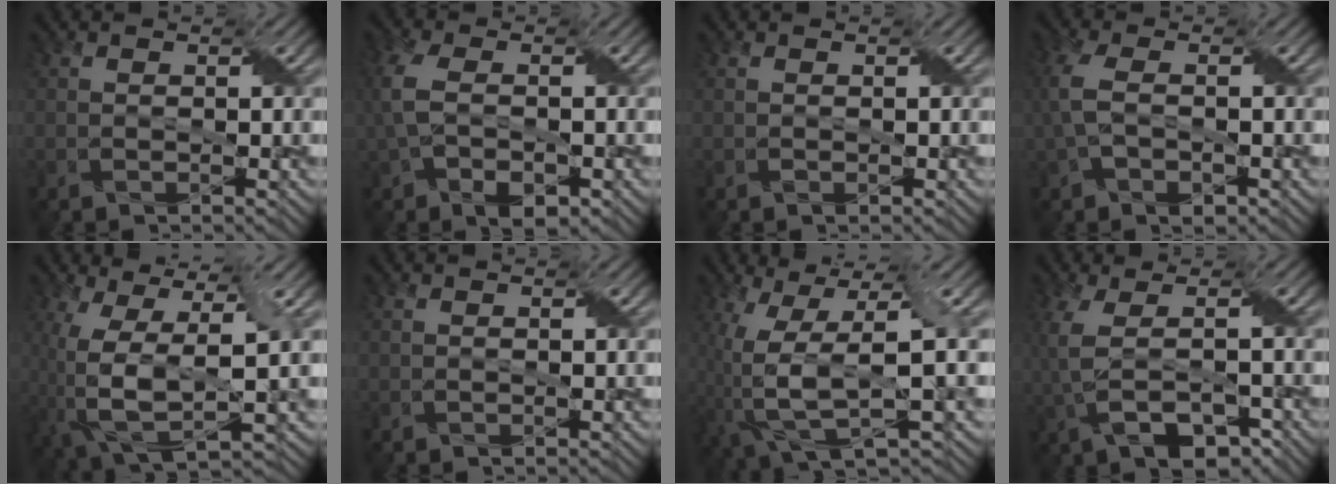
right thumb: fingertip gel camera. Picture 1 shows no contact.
{"total": 7.0, "force": [-0.7, 4.4, 5.4], "torque": [-0.136, -0.009, -0.007]}
{"total": 0.0}
{"total": 5.7, "force": [-0.2, 3.5, 4.5], "torque": [-0.122, -0.001, -0.003]}
{"total": 10.8, "force": [-0.9, 4.5, 9.8], "torque": [-0.228, -0.019, -0.013]}
{"total": 0.0}
{"total": 10.4, "force": [-1.3, 3.1, 9.8], "torque": [-0.215, -0.011, -0.020]}
{"total": 7.6, "force": [-1.6, 3.4, 6.6], "torque": [-0.154, -0.013, -0.028]}